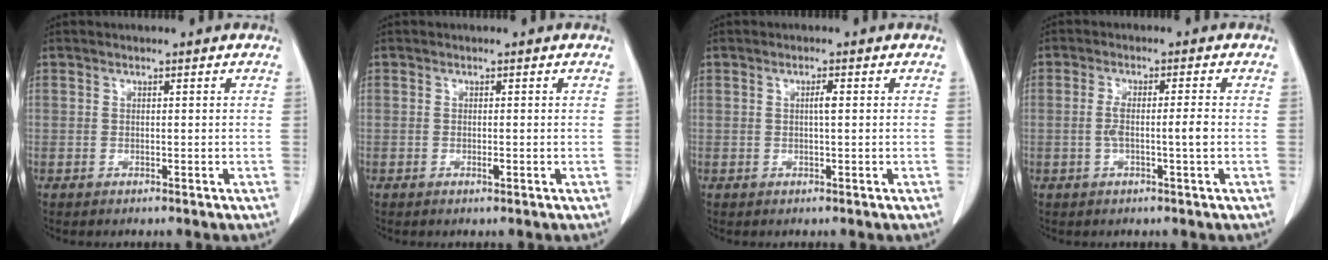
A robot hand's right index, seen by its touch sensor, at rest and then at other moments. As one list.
[{"total": 0.6, "force": [-0.2, 0.1, 0.6], "torque": [-0.013, -0.002, -0.002]}, {"total": 1.3, "force": [0.2, 0.0, 1.3], "torque": [-0.023, 0.003, 0.003]}, {"total": 3.8, "force": [-0.7, -0.1, 3.7], "torque": [-0.076, 0.004, -0.010]}]